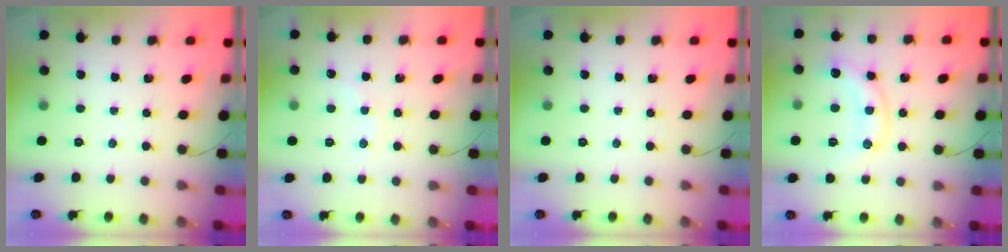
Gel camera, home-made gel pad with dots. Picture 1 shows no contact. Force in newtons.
{"total": 3.5, "press": 3.4, "slide": 1.0}
{"total": 0.0}
{"total": 9.9, "press": 9.9, "slide": 0.3}